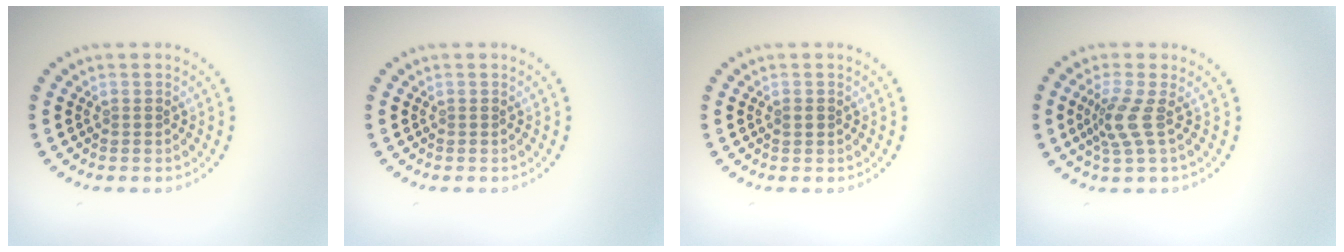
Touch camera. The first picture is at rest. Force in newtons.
{"total": 0.0}
{"total": 0.9, "press": 0.9, "slide": 0.2}
{"total": 2.6, "press": 1.9, "slide": 1.8}